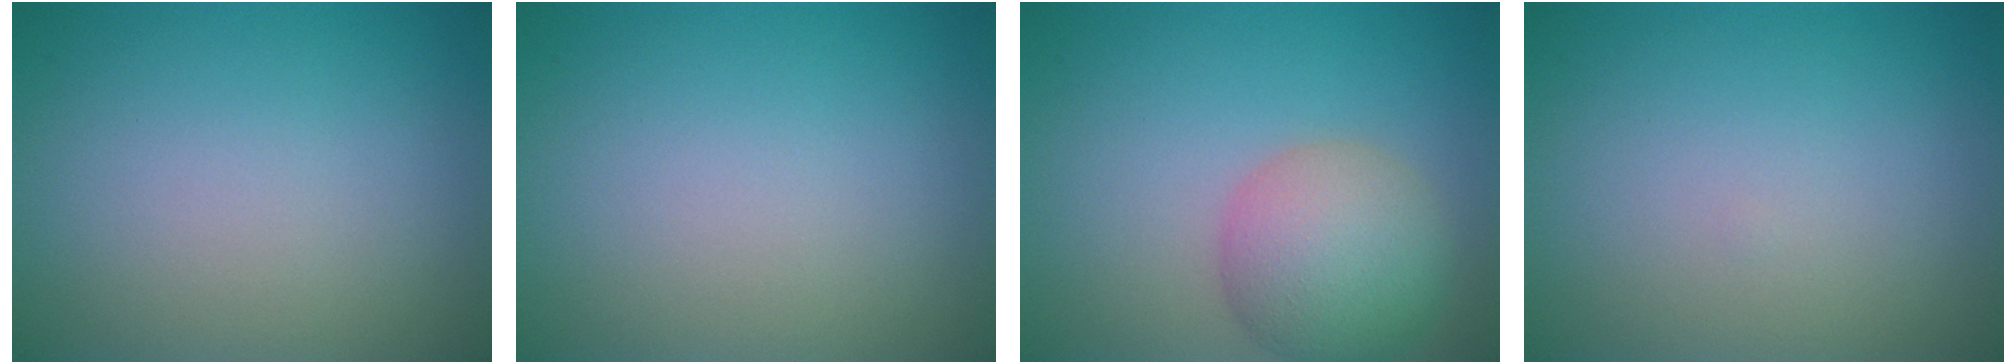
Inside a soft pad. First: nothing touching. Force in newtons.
{"total": 0.0}
{"total": 5.7, "press": 5.7, "slide": 0.3}
{"total": 0.0}